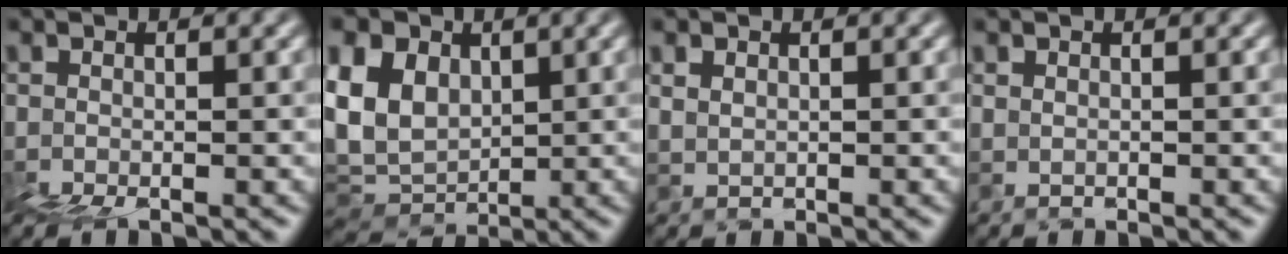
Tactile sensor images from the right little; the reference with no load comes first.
{"total": 7.8, "force": [4.1, 5.4, 3.9], "torque": [-0.107, 0.034, 0.074]}
{"total": 1.8, "force": [1.5, -0.4, -0.9], "torque": [0.026, 0.008, 0.034]}
{"total": 1.2, "force": [0.8, -0.3, -0.7], "torque": [0.022, 0.002, 0.021]}